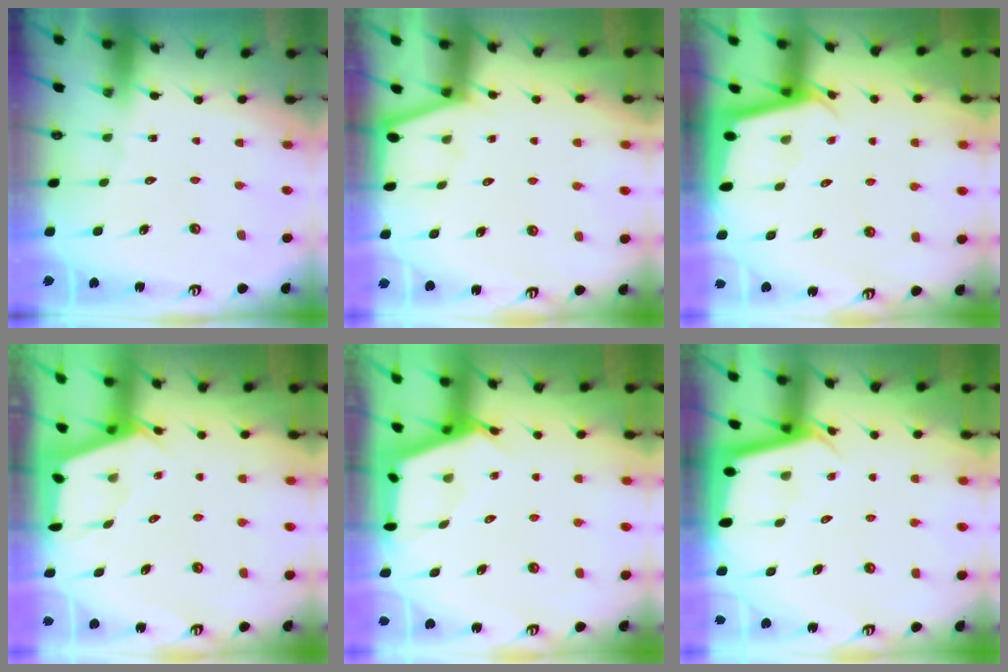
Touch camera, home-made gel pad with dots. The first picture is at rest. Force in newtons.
{"total": 1.9, "press": 1.9, "slide": 0.3}
{"total": 2.3, "press": 2.3, "slide": 0.1}
{"total": 2.4, "press": 2.3, "slide": 0.3}
{"total": 2.6, "press": 2.6, "slide": 0.3}
{"total": 2.4, "press": 2.4, "slide": 0.1}